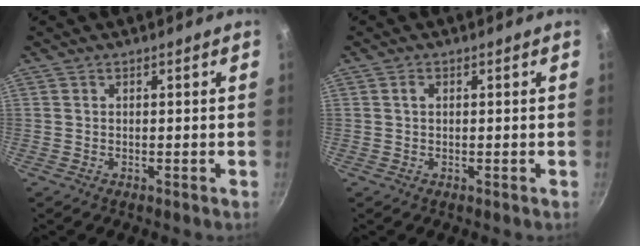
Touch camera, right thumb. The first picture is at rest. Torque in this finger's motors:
{"motor_torque": [-0.11, 0.93, 0.47, 0.09, -0.02]}